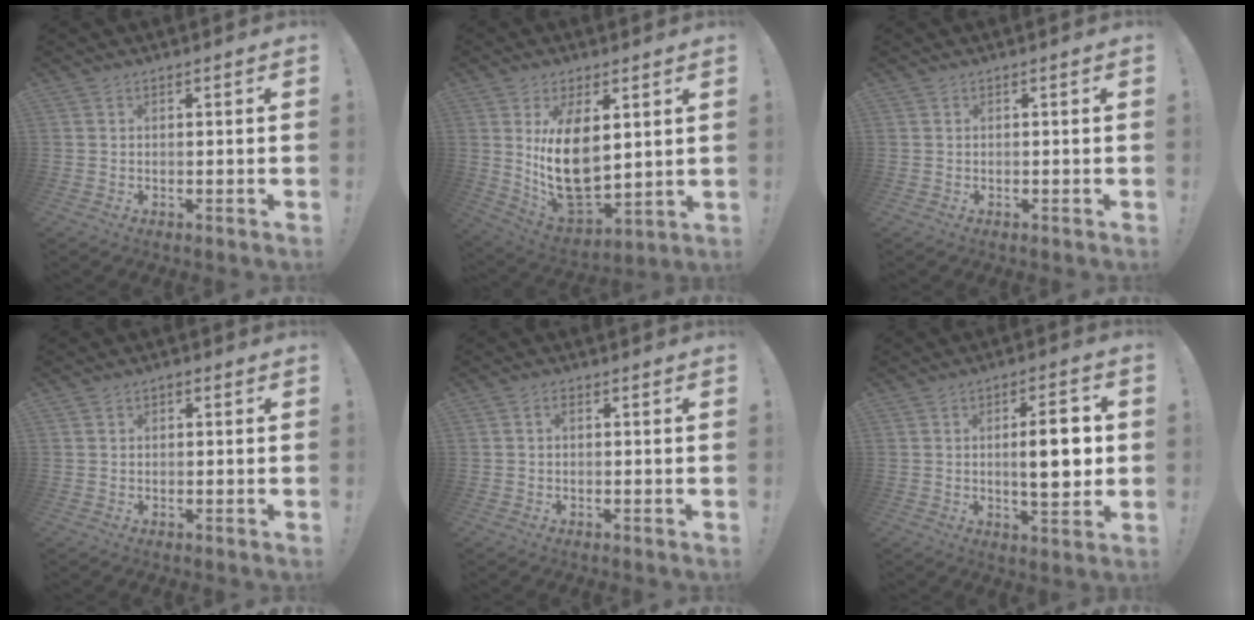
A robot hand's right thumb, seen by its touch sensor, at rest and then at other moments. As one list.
[{"total": 15.9, "force": [4.3, 9.3, 12.2], "torque": [-0.233, -0.043, 0.083]}, {"total": 0.0}, {"total": 1.0, "force": [0.0, 0.9, 0.3], "torque": [0.000, 0.002, -0.002]}, {"total": 1.2, "force": [-0.2, 0.9, 0.8], "torque": [-0.018, 0.005, -0.003]}, {"total": 10.7, "force": [0.2, 3.1, 10.3], "torque": [-0.154, -0.002, -0.005]}]